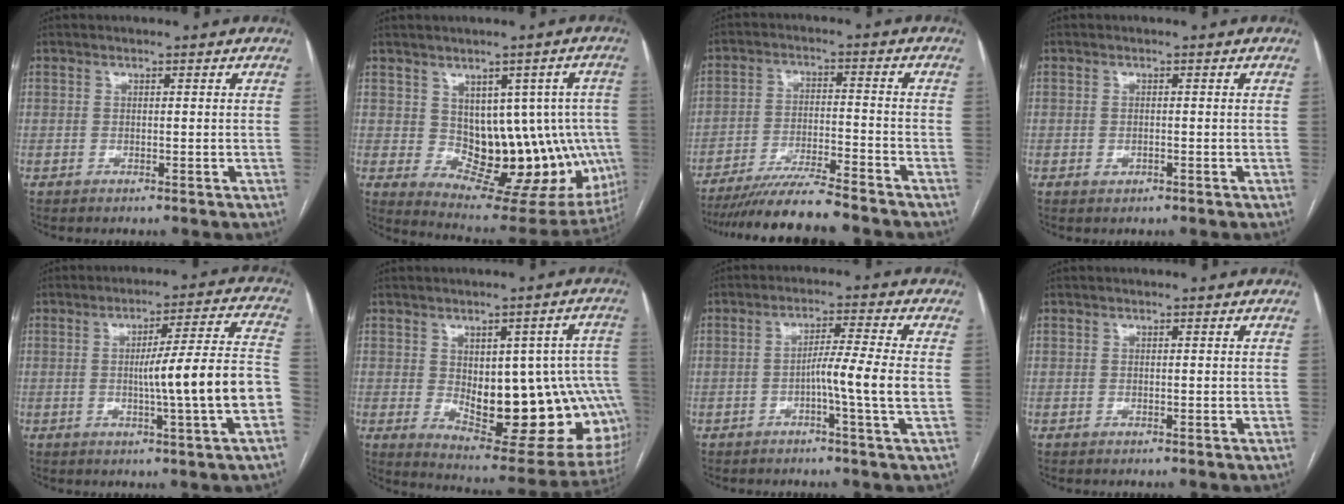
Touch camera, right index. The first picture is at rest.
{"total": 13.9, "force": [-0.1, 8.8, 10.8], "torque": [-0.113, 0.020, 0.025]}
{"total": 11.3, "force": [-10.1, 0.0, 4.9], "torque": [-0.076, -0.017, -0.169]}
{"total": 1.1, "force": [-0.3, 0.8, 0.7], "torque": [-0.012, 0.000, -0.001]}
{"total": 12.7, "force": [-2.5, -0.7, 12.5], "torque": [-0.181, 0.011, -0.038]}
{"total": 22.6, "force": [-2.1, 9.5, 20.4], "torque": [-0.194, 0.015, 0.000]}
{"total": 6.6, "force": [-1.4, -1.3, 6.4], "torque": [-0.105, 0.001, -0.026]}
{"total": 0.0}